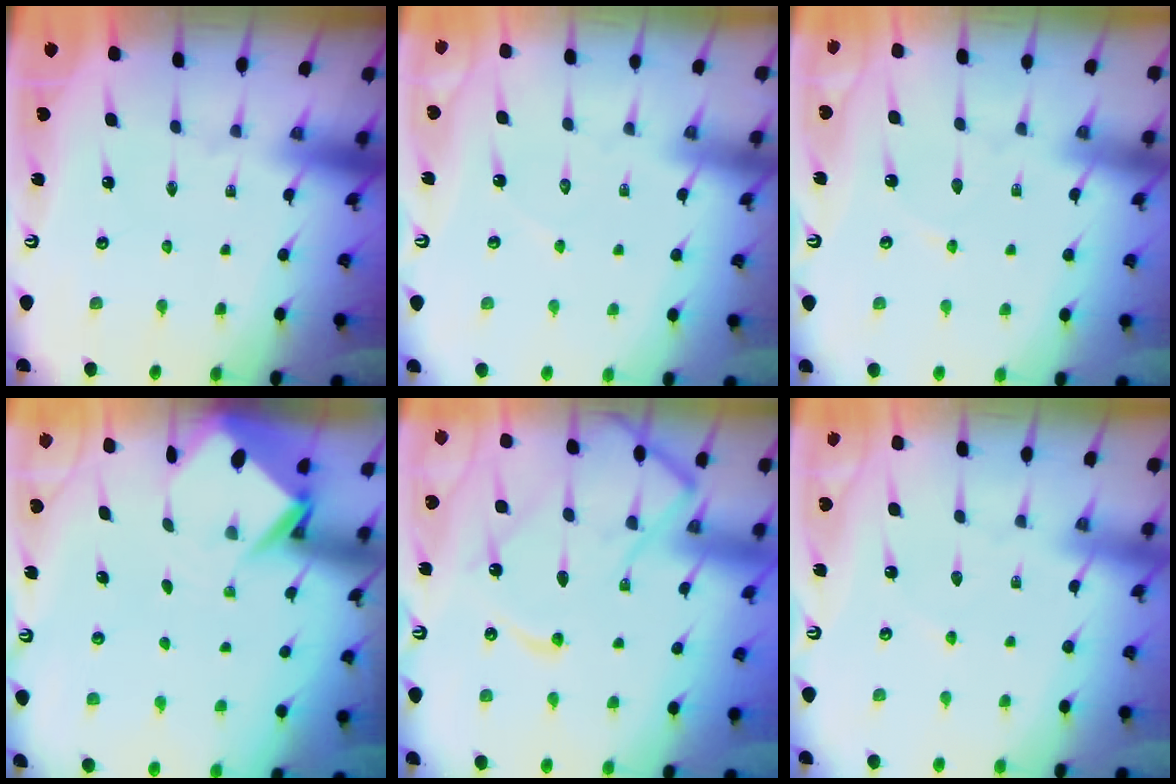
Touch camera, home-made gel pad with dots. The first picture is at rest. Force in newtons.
{"total": 4.0, "press": 4.0, "slide": 0.3}
{"total": 3.4, "press": 3.3, "slide": 0.5}
{"total": 4.4, "press": 4.4, "slide": 0.3}
{"total": 12.5, "press": 12.5, "slide": 0.8}
{"total": 1.8, "press": 1.8, "slide": 0.2}